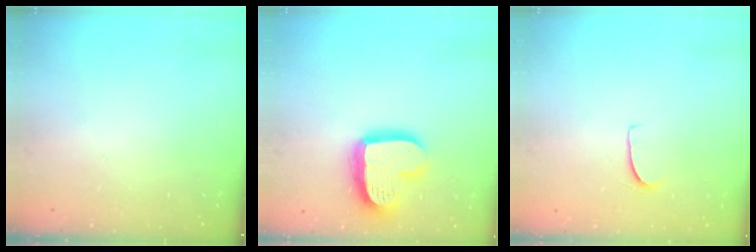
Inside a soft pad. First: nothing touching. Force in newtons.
{"total": 17.7, "press": 17.7, "slide": 1.1}
{"total": 5.7, "press": 5.7, "slide": 0.3}